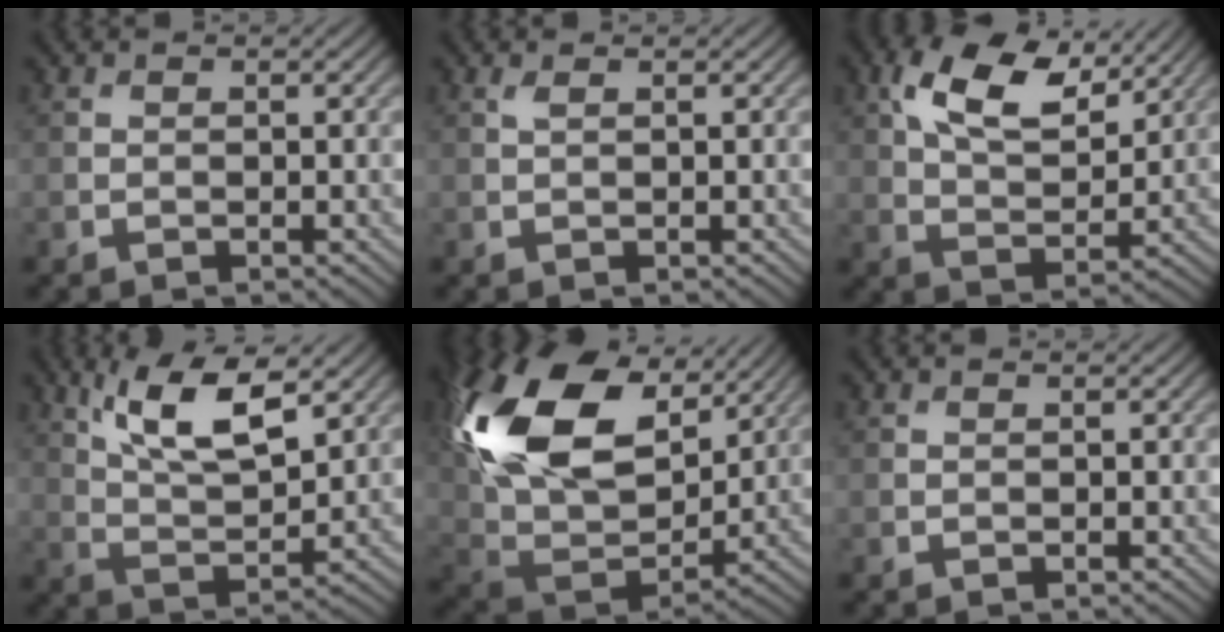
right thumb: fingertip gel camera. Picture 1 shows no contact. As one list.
[{"total": 0.6, "force": [0.3, 0.2, 0.5], "torque": [-0.013, 0.004, 0.008]}, {"total": 10.7, "force": [5.3, 5.3, 7.6], "torque": [-0.158, 0.008, 0.102]}, {"total": 9.9, "force": [5.1, 3.4, 7.8], "torque": [-0.161, 0.003, 0.100]}, {"total": 18.5, "force": [7.5, 11.5, 12.5], "torque": [-0.289, 0.022, 0.141]}, {"total": 0.0}]